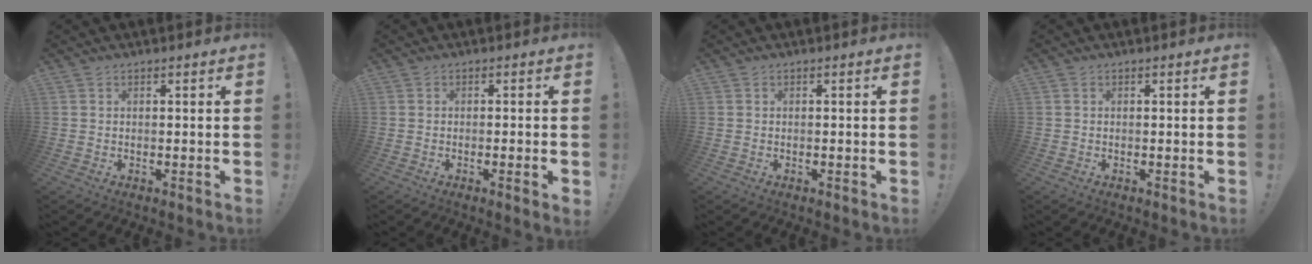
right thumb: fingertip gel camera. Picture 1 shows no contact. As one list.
[{"total": 2.2, "force": [-0.8, -0.3, 2.1], "torque": [-0.039, -0.001, -0.013]}, {"total": 0.8, "force": [0.1, 0.1, -0.8], "torque": [0.004, 0.002, 0.003]}, {"total": 0.0}]